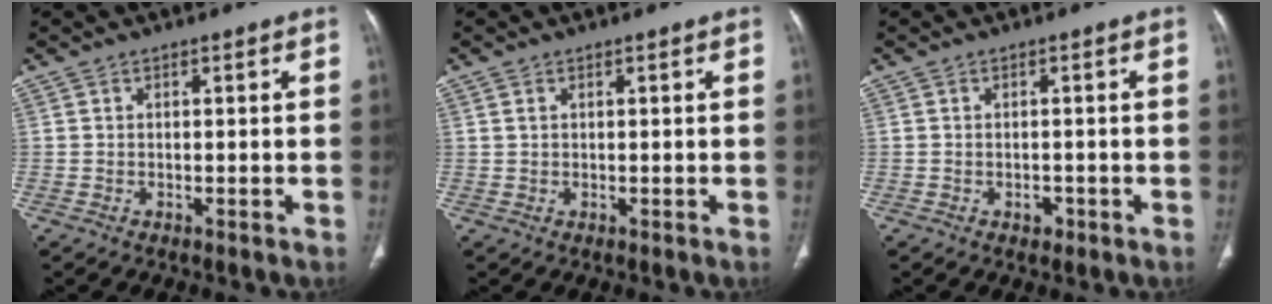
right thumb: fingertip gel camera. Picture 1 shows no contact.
{"total": 0.9, "force": [0.4, 0.6, 0.5], "torque": [-0.012, 0.002, 0.011]}
{"total": 1.4, "force": [-0.7, 1.0, 0.7], "torque": [-0.004, 0.002, -0.007]}